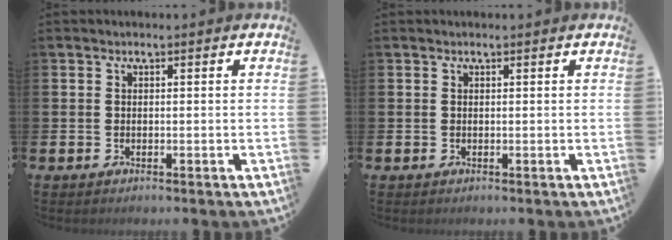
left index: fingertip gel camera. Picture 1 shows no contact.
{"total": 0.0}